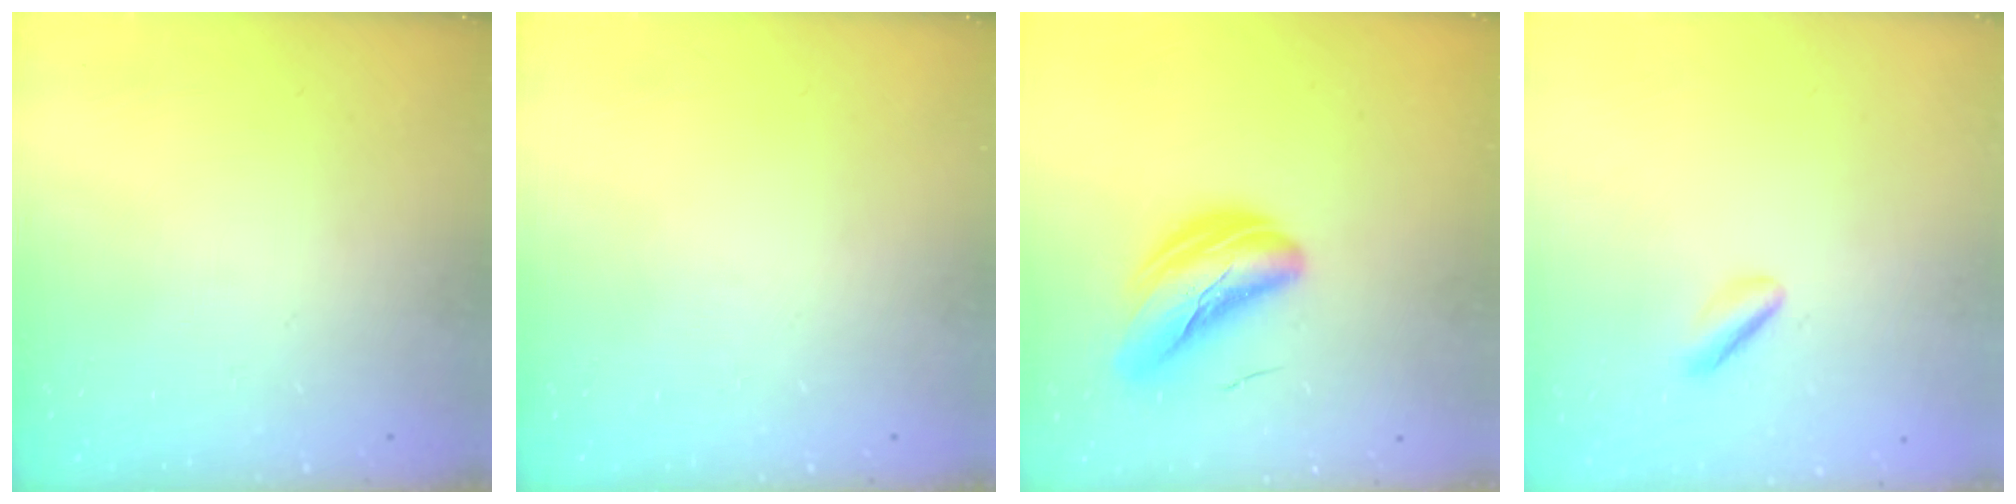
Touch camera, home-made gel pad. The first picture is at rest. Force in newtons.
{"total": 0.0}
{"total": 9.8, "press": 9.5, "slide": 2.6}
{"total": 1.8, "press": 1.5, "slide": 0.9}